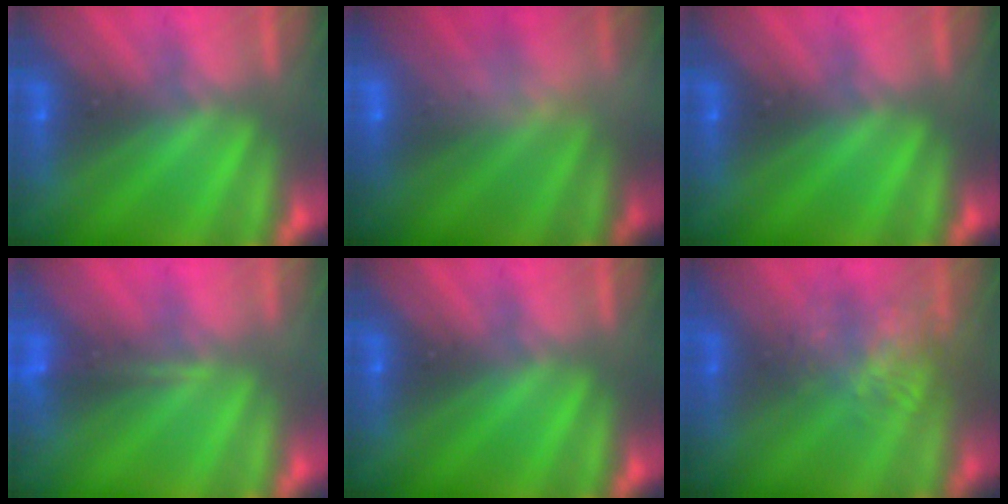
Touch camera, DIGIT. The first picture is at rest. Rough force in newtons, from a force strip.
{"total": 2.4}
{"total": 0.0}
{"total": 1.3}
{"total": 0.0}
{"total": 3.7}